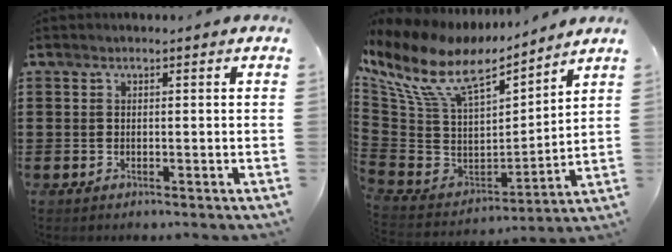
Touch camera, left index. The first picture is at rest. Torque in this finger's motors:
{"motor_torque": [2.14, 0.00, 0.07, -0.08]}